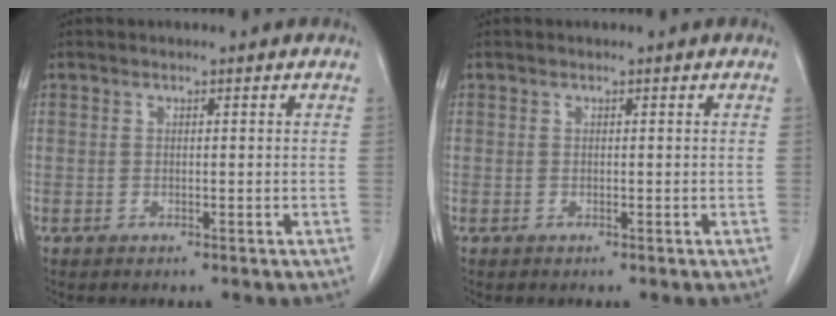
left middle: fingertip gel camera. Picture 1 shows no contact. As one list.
[{"total": 0.0}]